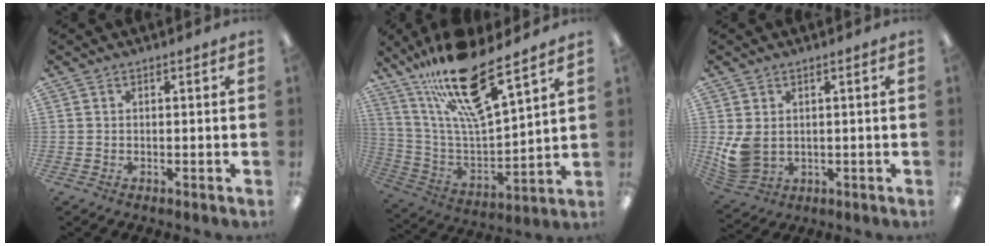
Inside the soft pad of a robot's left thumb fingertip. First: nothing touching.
{"total": 20.9, "force": [15.7, 5.1, 12.8], "torque": [-0.234, -0.099, 0.266]}
{"total": 6.6, "force": [1.1, 4.8, 4.3], "torque": [-0.104, -0.001, 0.026]}